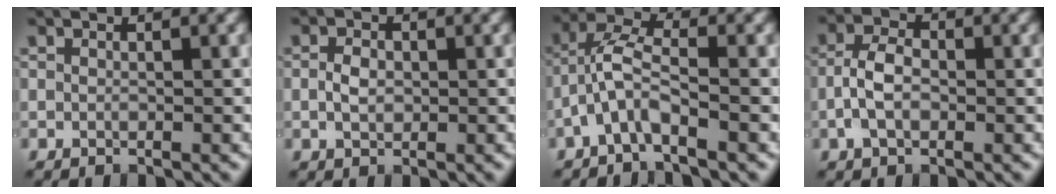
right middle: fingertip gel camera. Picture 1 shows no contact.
{"total": 1.9, "force": [-0.2, 1.3, 1.4], "torque": [-0.028, 0.003, -0.005]}
{"total": 3.3, "force": [-1.6, 0.8, 2.8], "torque": [-0.064, 0.016, -0.043]}
{"total": 3.4, "force": [-0.9, 1.9, 2.6], "torque": [-0.051, 0.008, -0.021]}